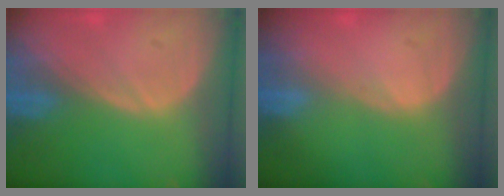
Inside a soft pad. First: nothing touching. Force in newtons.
{"total": 0.0}